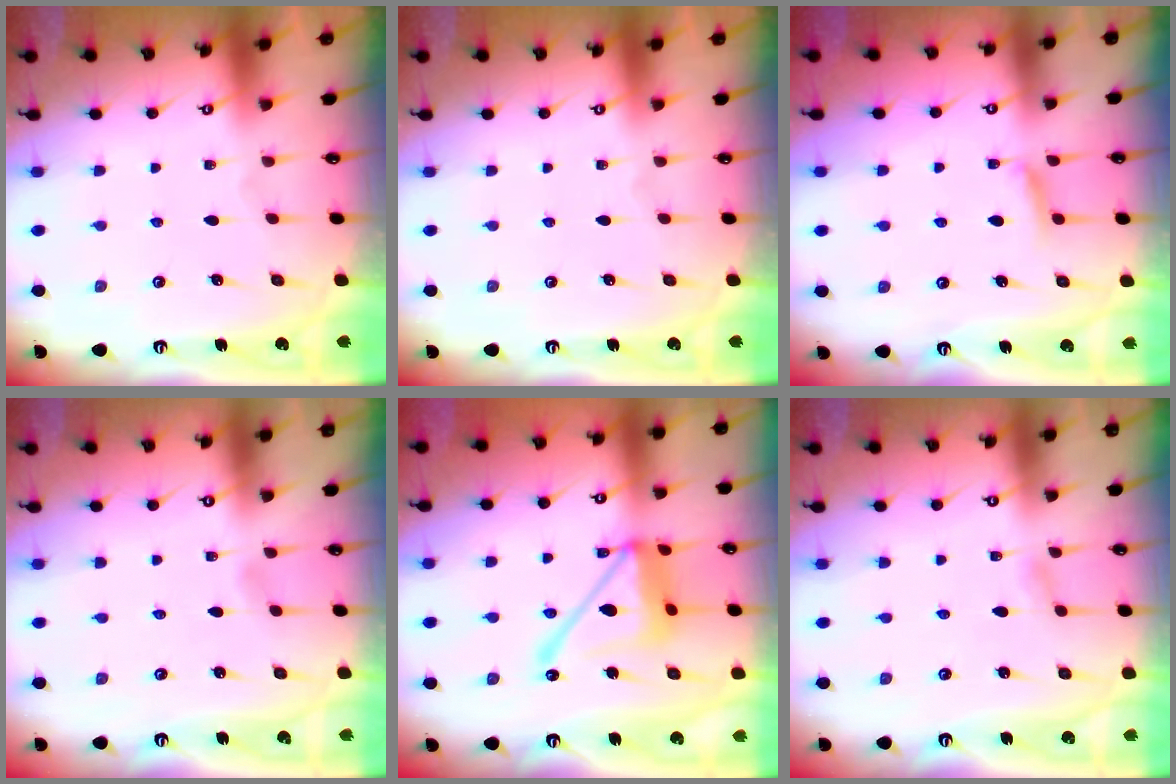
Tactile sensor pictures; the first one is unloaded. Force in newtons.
{"total": 0.0}
{"total": 5.2, "press": 5.1, "slide": 0.8}
{"total": 1.6, "press": 1.6, "slide": 0.2}
{"total": 16.5, "press": 16.5, "slide": 1.5}
{"total": 2.1, "press": 2.1, "slide": 0.3}